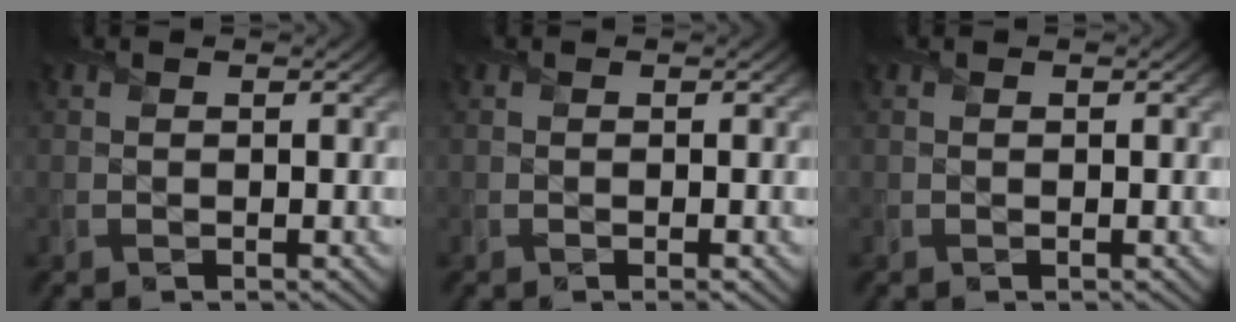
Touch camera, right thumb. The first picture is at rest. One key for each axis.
{"total": 0.6, "fx": -0.3, "fy": 0.1, "fz": 0.5, "tx": -0.008, "ty": -0.003, "tz": -0.004}
{"total": 0.0}